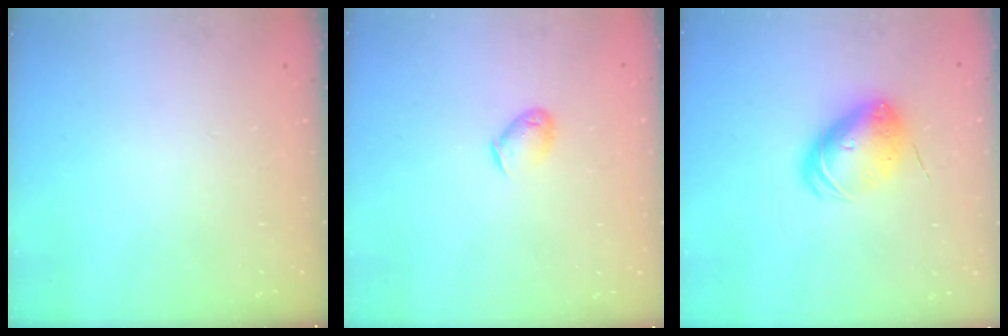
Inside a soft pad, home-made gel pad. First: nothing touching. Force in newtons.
{"total": 4.4, "press": 4.4, "slide": 0.7}
{"total": 8.6, "press": 8.5, "slide": 1.4}